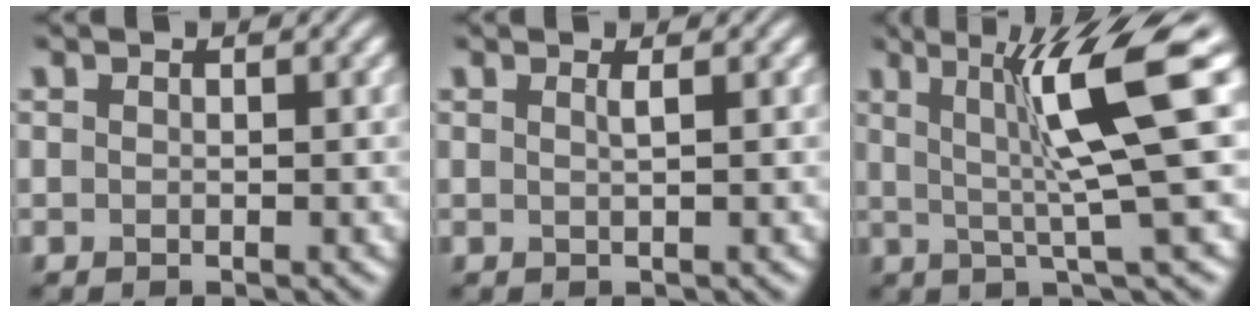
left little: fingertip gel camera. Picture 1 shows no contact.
{"total": 0.9, "force": [0.3, 0.3, 0.8], "torque": [-0.007, 0.001, 0.003]}
{"total": 8.9, "force": [2.0, 1.1, 8.6], "torque": [-0.130, 0.005, 0.034]}